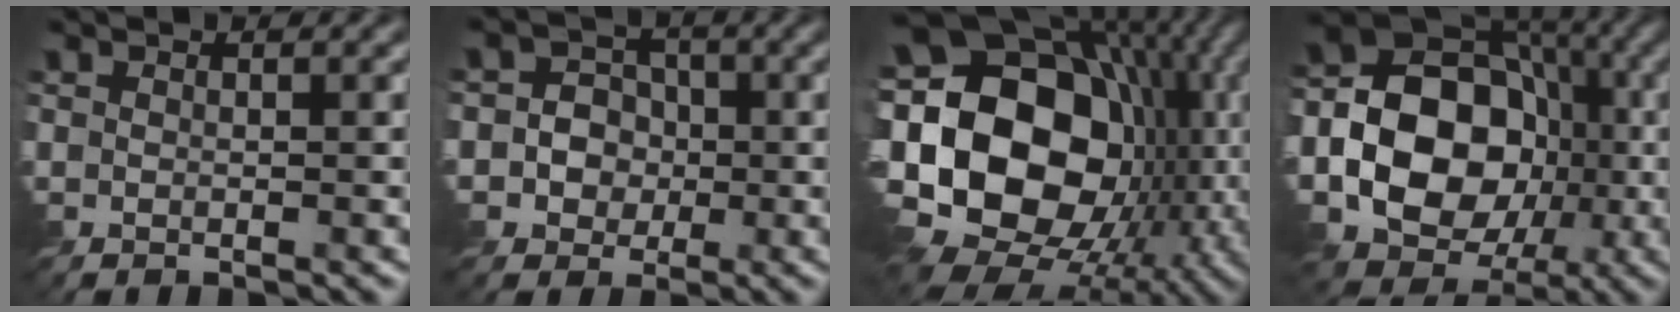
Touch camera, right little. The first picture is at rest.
{"total": 4.1, "force": [-0.8, 3.8, 1.2], "torque": [-0.003, 0.012, -0.035]}
{"total": 22.7, "force": [-3.2, 16.3, 15.5], "torque": [-0.304, 0.023, -0.083]}
{"total": 14.8, "force": [-2.9, 11.7, 8.6], "torque": [-0.132, -0.006, -0.063]}